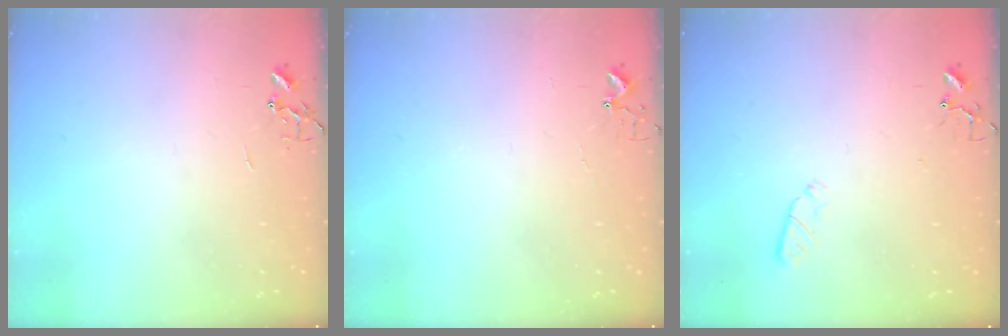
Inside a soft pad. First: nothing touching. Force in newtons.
{"total": 3.8, "press": 3.8, "slide": 0.3}
{"total": 2.9, "press": 2.8, "slide": 0.5}